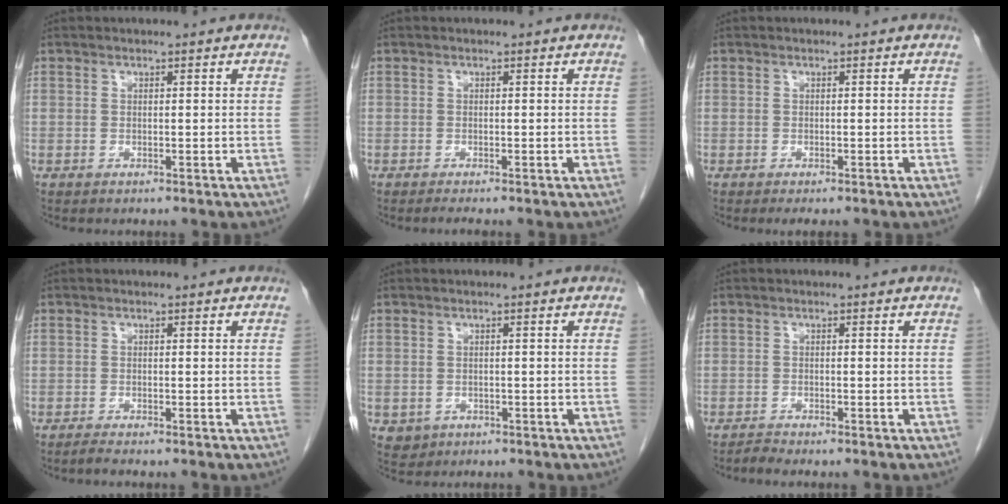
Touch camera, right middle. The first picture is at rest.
{"total": 0.9, "force": [-0.7, -0.3, 0.5], "torque": [-0.011, -0.003, -0.013]}
{"total": 1.7, "force": [-1.3, 0.6, 0.9], "torque": [-0.011, -0.004, -0.014]}
{"total": 0.9, "force": [-0.8, -0.2, 0.4], "torque": [-0.016, -0.004, -0.017]}
{"total": 2.1, "force": [-0.7, 1.9, 0.5], "torque": [-0.005, 0.004, -0.003]}
{"total": 1.1, "force": [-1.1, -0.2, 0.1], "torque": [-0.010, -0.006, -0.019]}